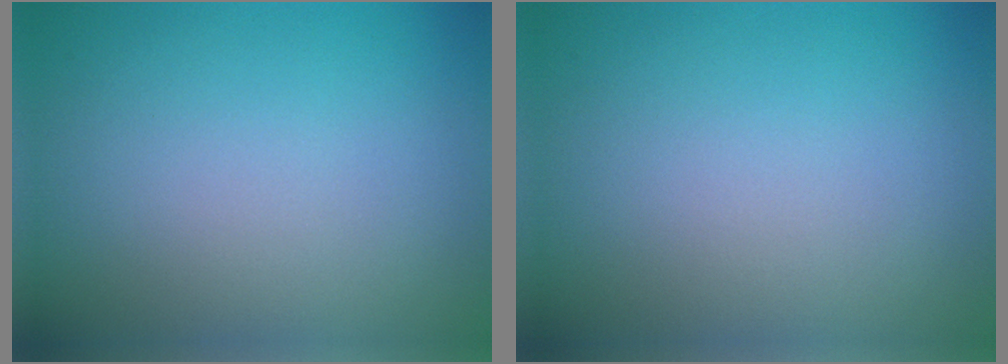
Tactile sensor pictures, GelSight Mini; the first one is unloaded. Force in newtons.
{"total": 0.0}